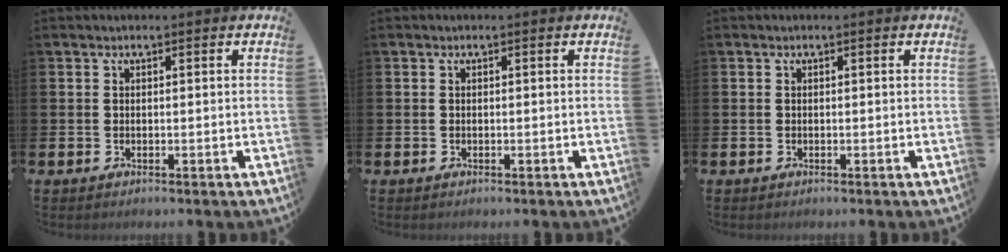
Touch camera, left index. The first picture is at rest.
{"total": 0.0}
{"total": 0.0}